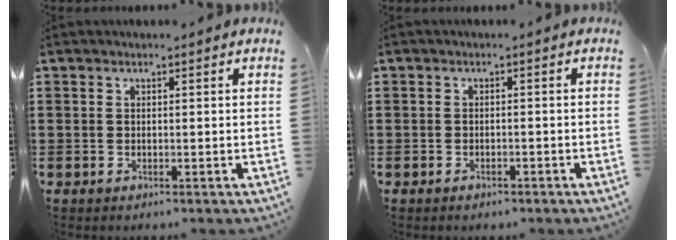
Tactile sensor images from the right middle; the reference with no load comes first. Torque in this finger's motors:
{"motor_torque": [-0.12, 0.19, -0.12, -0.02]}